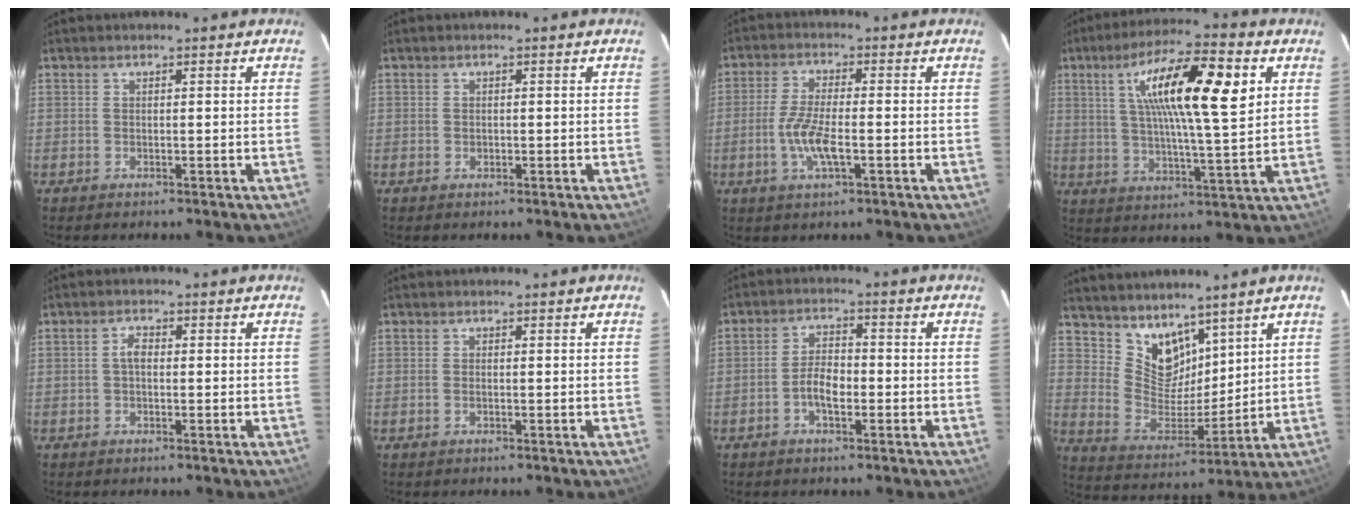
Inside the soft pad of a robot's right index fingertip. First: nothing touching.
{"total": 0.5, "force": [-0.2, 0.5, 0.2], "torque": [-0.004, -0.001, -0.001]}
{"total": 6.4, "force": [-1.9, 1.5, 6.0], "torque": [-0.125, -0.004, -0.037]}
{"total": 17.5, "force": [5.6, 3.3, 16.2], "torque": [-0.277, 0.020, 0.092]}
{"total": 1.9, "force": [-0.1, 1.1, 1.5], "torque": [-0.031, 0.009, -0.002]}
{"total": 0.6, "force": [-0.2, 0.2, 0.5], "torque": [-0.010, 0.002, -0.005]}
{"total": 4.6, "force": [-1.8, 2.0, 3.7], "torque": [-0.079, 0.010, -0.034]}
{"total": 10.3, "force": [7.7, 5.8, 3.5], "torque": [-0.062, -0.001, 0.160]}